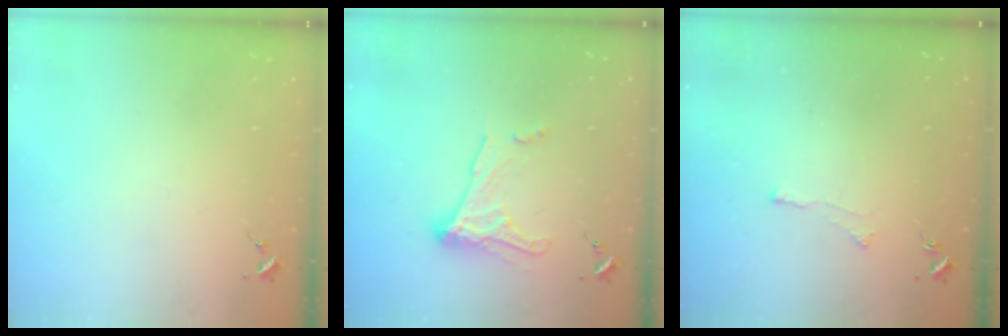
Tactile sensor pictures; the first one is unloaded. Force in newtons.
{"total": 11.9, "press": 11.9, "slide": 0.9}
{"total": 2.6, "press": 2.5, "slide": 0.6}